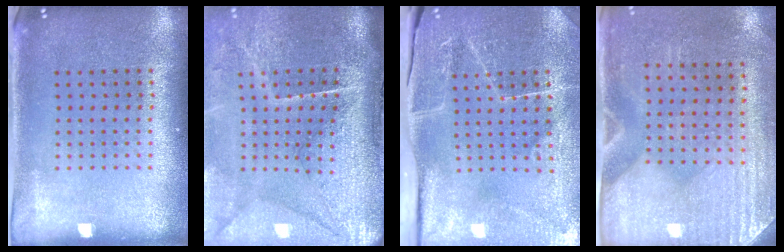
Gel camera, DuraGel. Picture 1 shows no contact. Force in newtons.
{"total": 4.8, "press": 3.9, "slide": 2.7}
{"total": 3.9, "press": 3.8, "slide": 0.7}
{"total": 3.0, "press": 2.6, "slide": 1.5}